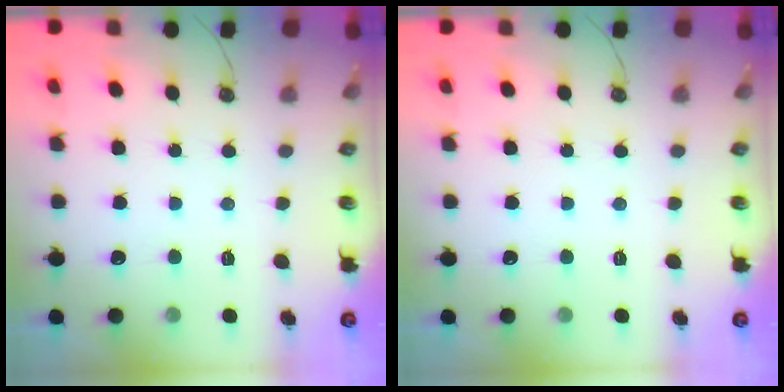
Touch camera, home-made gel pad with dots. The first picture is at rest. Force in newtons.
{"total": 0.0}